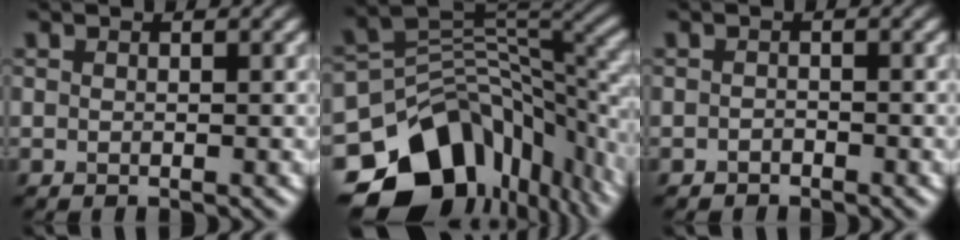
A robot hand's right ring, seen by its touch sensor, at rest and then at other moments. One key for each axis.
{"total": 15.5, "fx": -7.7, "fy": 10.2, "fz": 8.8, "tx": -0.171, "ty": -0.027, "tz": -0.109}
{"total": 0.7, "fx": -0.6, "fy": 0.4, "fz": 0.0, "tx": 0.003, "ty": -0.001, "tz": -0.010}